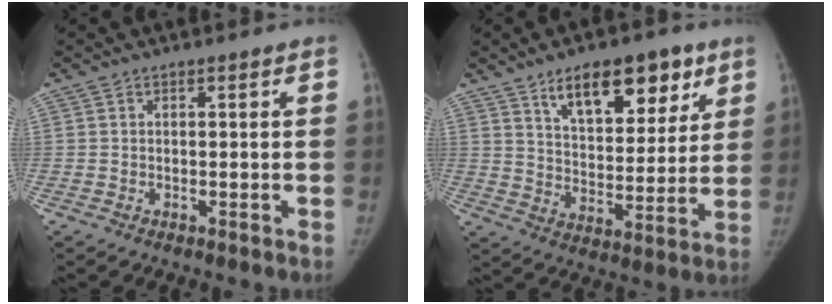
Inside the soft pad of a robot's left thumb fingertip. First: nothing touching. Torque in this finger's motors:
{"motor_torque": [0.99, 1.15, 0.58, -0.56, 0.04]}